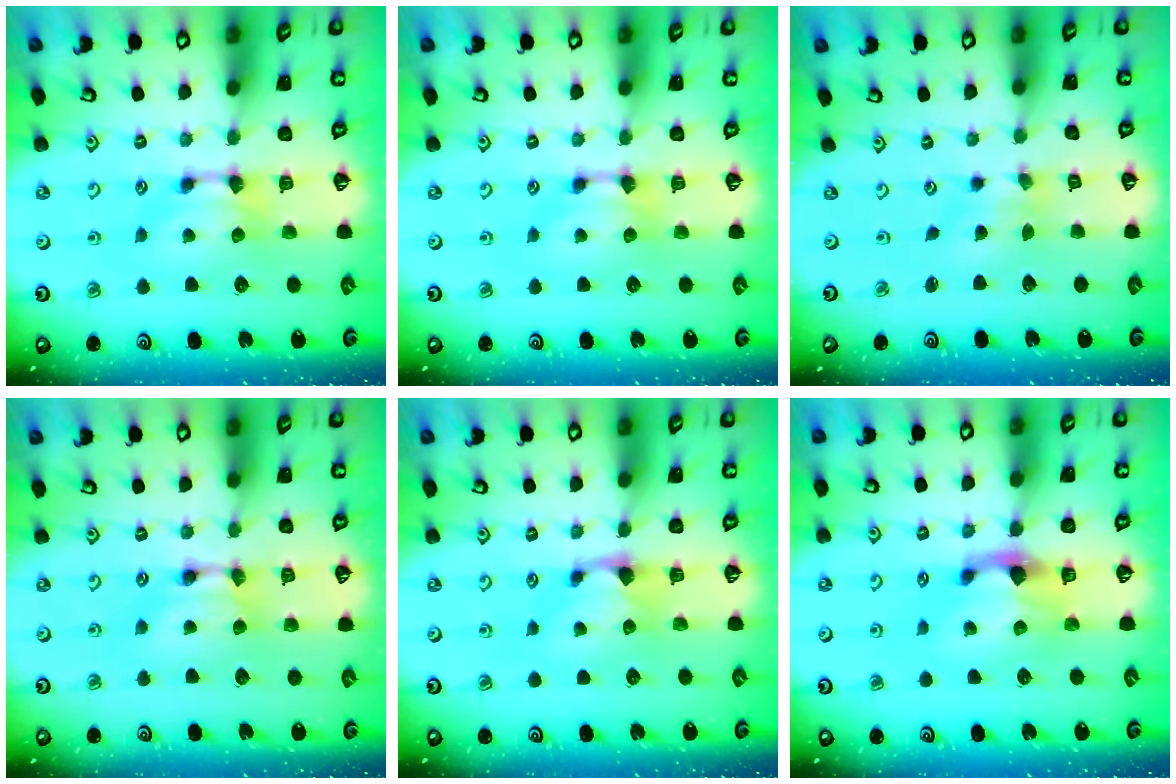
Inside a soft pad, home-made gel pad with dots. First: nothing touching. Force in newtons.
{"total": 0.0}
{"total": 1.5, "press": 1.1, "slide": 1.0}
{"total": 1.8, "press": 1.8, "slide": 0.1}
{"total": 1.3, "press": 0.7, "slide": 1.0}
{"total": 2.2, "press": 1.8, "slide": 1.3}